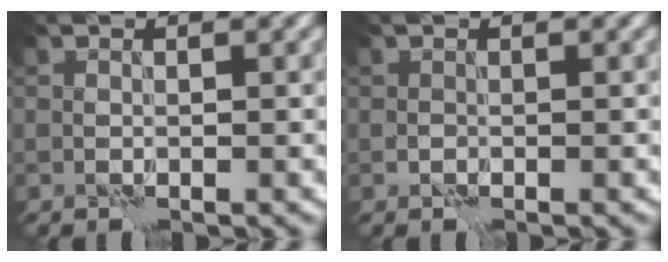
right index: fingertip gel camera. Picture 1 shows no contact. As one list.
[{"total": 0.0}]